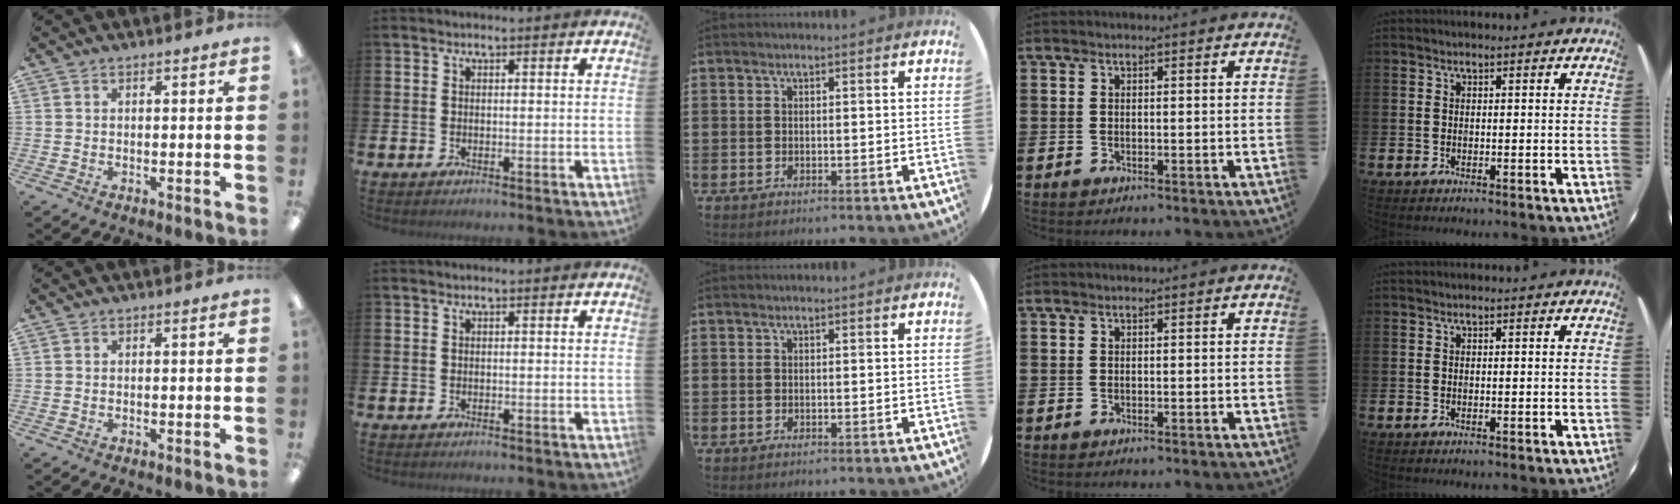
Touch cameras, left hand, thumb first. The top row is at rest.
{}